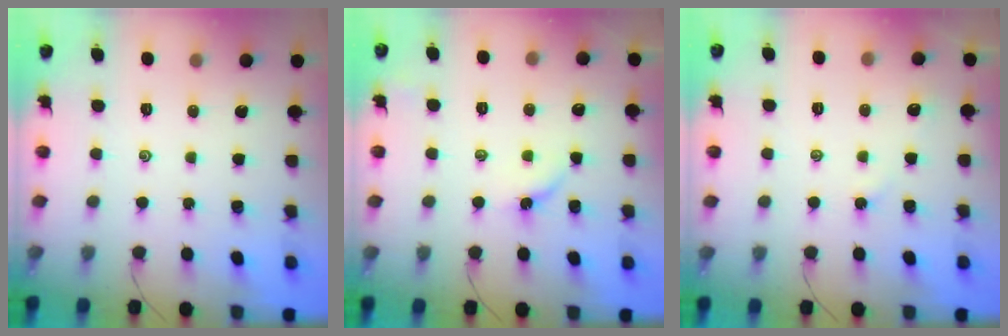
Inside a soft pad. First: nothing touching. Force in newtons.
{"total": 3.4, "press": 3.4, "slide": 0.6}
{"total": 2.9, "press": 2.8, "slide": 0.6}